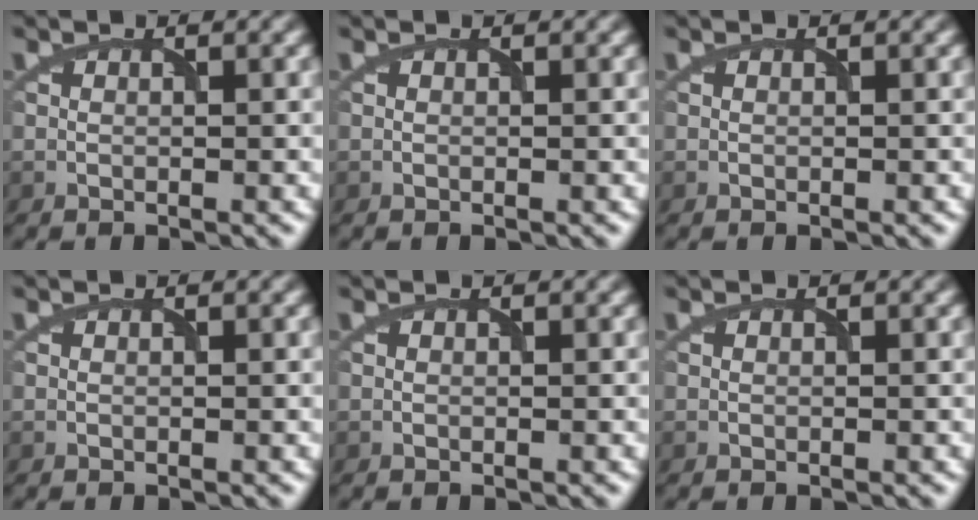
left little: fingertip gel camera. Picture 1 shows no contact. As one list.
[{"total": 0.0}, {"total": 0.0}, {"total": 0.0}, {"total": 0.0}, {"total": 0.0}]